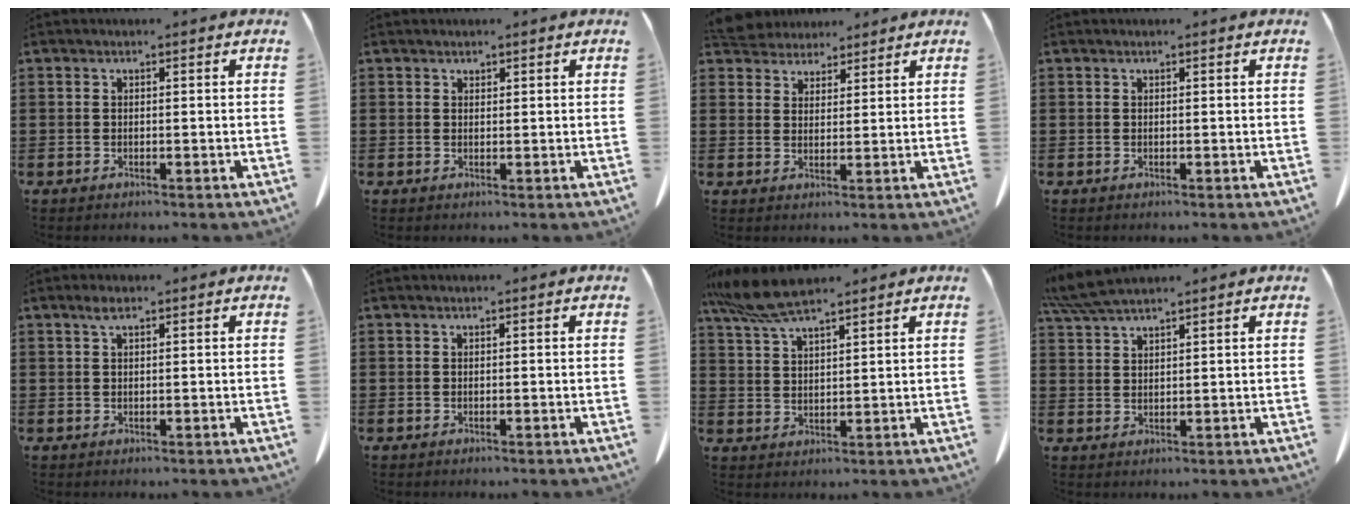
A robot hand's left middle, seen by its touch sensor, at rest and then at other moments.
{"total": 1.0, "force": [0.9, 0.4, -0.1], "torque": [-0.002, -0.001, 0.019]}
{"total": 4.7, "force": [4.4, 1.5, 0.4], "torque": [-0.026, -0.011, 0.083]}
{"total": 0.0}
{"total": 1.6, "force": [0.8, 0.5, 1.4], "torque": [-0.029, 0.002, 0.013]}
{"total": 0.0}
{"total": 7.3, "force": [5.9, 1.3, 4.1], "torque": [-0.096, -0.009, 0.111]}
{"total": 4.8, "force": [4.2, 0.4, 2.3], "torque": [-0.057, -0.007, 0.080]}